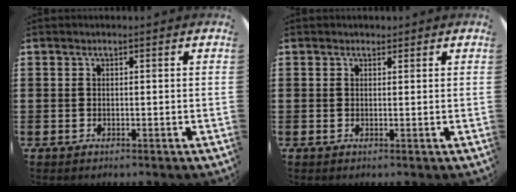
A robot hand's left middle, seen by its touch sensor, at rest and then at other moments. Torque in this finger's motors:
{"motor_torque": [0.04, -0.03, -0.02, 0.00]}